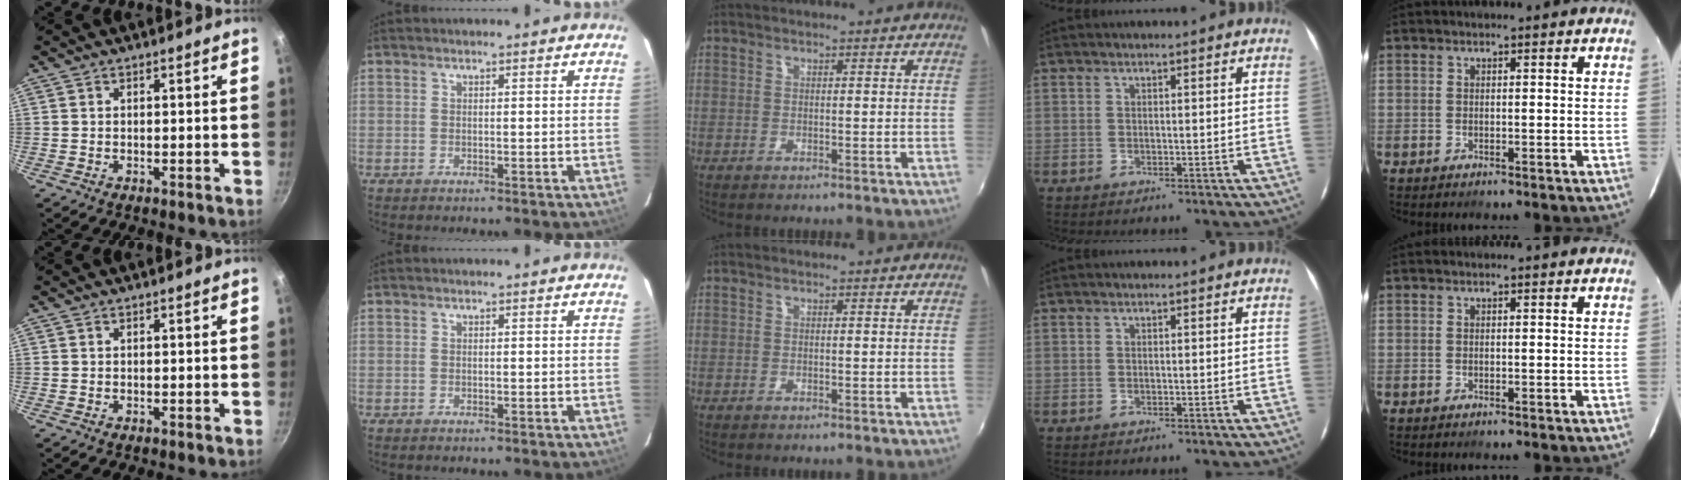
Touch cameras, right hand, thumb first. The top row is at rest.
{}